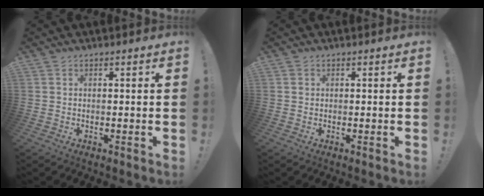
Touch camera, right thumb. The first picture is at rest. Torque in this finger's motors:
{"motor_torque": [0.42, 0.38, 0.19, -0.25, -0.02]}